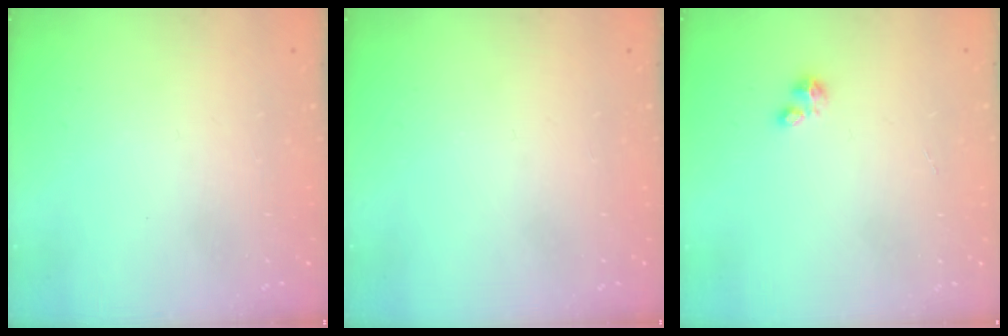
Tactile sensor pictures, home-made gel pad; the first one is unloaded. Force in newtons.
{"total": 0.0}
{"total": 0.9, "press": 0.9, "slide": 0.1}